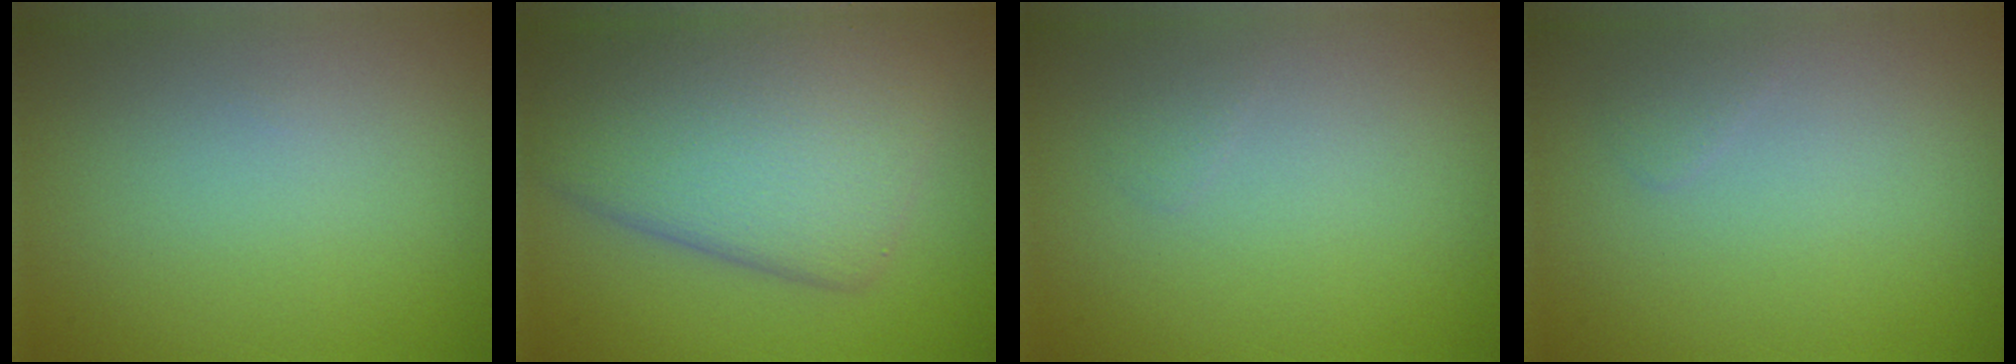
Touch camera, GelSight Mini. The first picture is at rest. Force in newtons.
{"total": 8.9, "press": 8.9, "slide": 0.5}
{"total": 0.5, "press": 0.5, "slide": 0.0}
{"total": 0.6, "press": 0.6, "slide": 0.0}